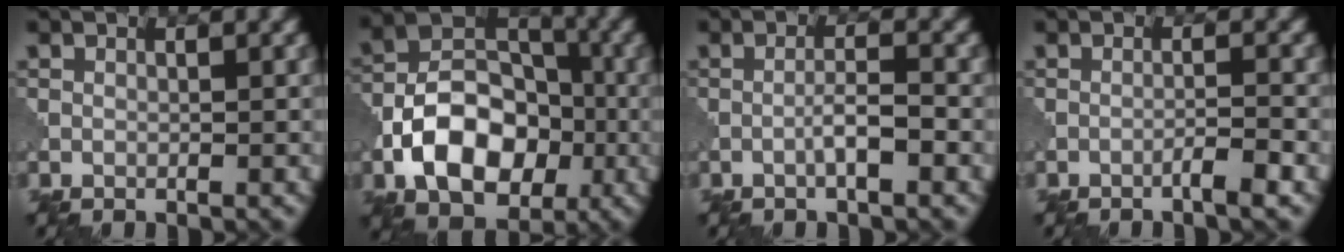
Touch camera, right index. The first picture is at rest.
{"total": 9.7, "force": [-3.1, 6.4, 6.5], "torque": [-0.108, 0.010, -0.062]}
{"total": 2.4, "force": [-1.0, 0.3, 2.2], "torque": [-0.038, 0.010, -0.020]}
{"total": 1.9, "force": [-1.1, 0.1, 1.5], "torque": [-0.019, 0.010, -0.027]}